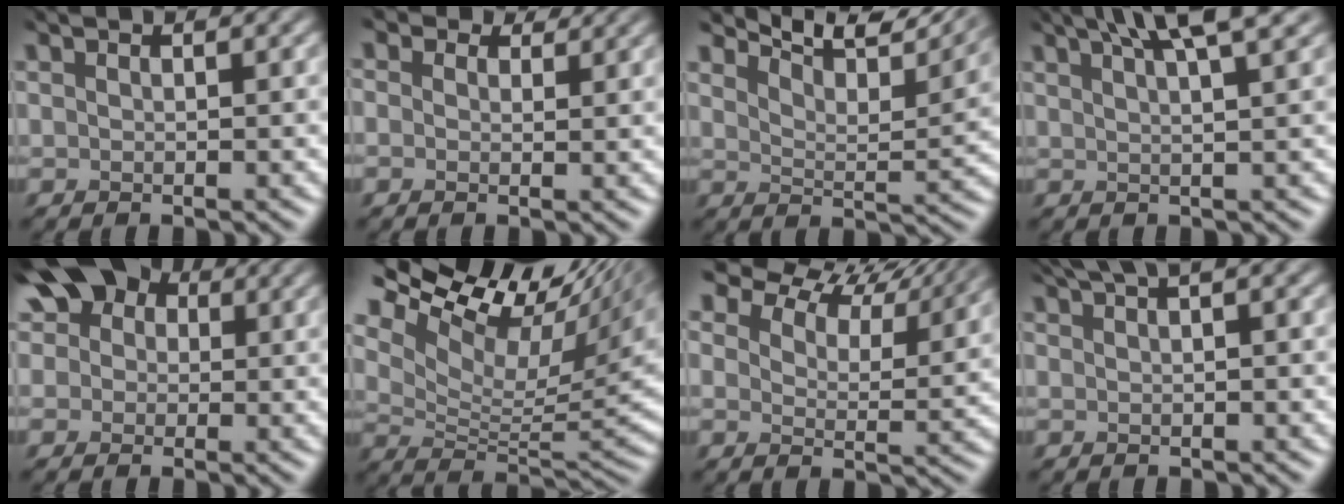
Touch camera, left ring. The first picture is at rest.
{"total": 1.7, "force": [1.5, 0.5, -0.7], "torque": [-0.012, -0.009, 0.026]}
{"total": 6.3, "force": [5.1, 2.1, 3.1], "torque": [-0.065, -0.006, 0.087]}
{"total": 5.9, "force": [3.6, 1.4, 4.4], "torque": [-0.078, 0.008, 0.053]}
{"total": 7.6, "force": [2.9, 5.9, 3.9], "torque": [-0.092, 0.008, 0.038]}
{"total": 13.7, "force": [7.7, 5.6, 9.8], "torque": [-0.186, 0.030, 0.137]}
{"total": 8.8, "force": [7.7, 3.1, 3.0], "torque": [-0.091, 0.001, 0.100]}
{"total": 1.9, "force": [1.3, 0.3, 1.4], "torque": [-0.041, 0.003, 0.035]}